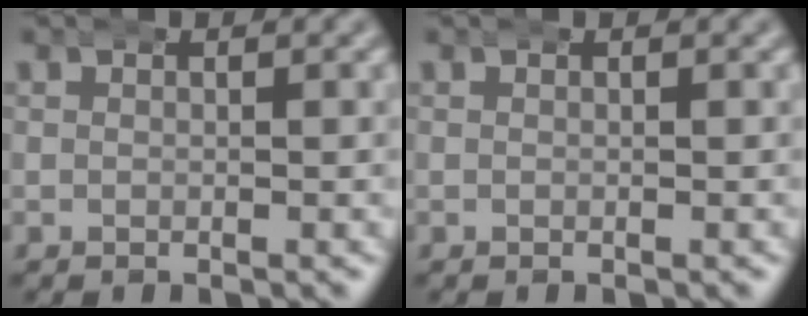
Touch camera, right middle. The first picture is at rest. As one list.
[{"total": 0.0}]